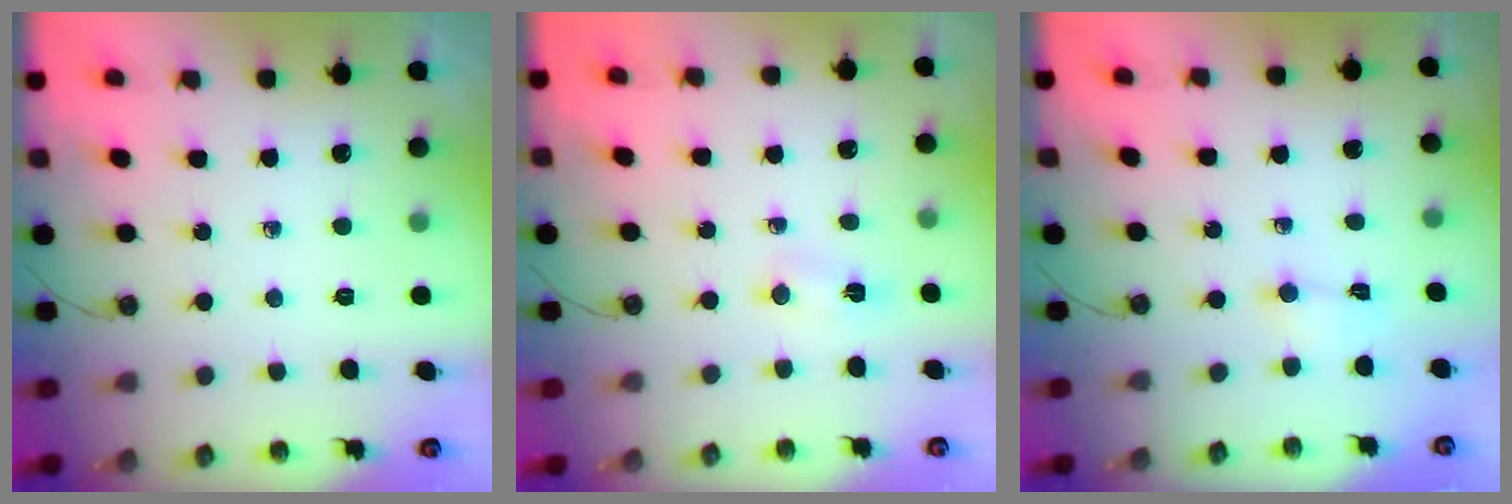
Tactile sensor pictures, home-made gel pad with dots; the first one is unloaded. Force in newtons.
{"total": 16.8, "press": 4.4, "slide": 16.2}
{"total": 1.5, "press": 1.3, "slide": 0.8}